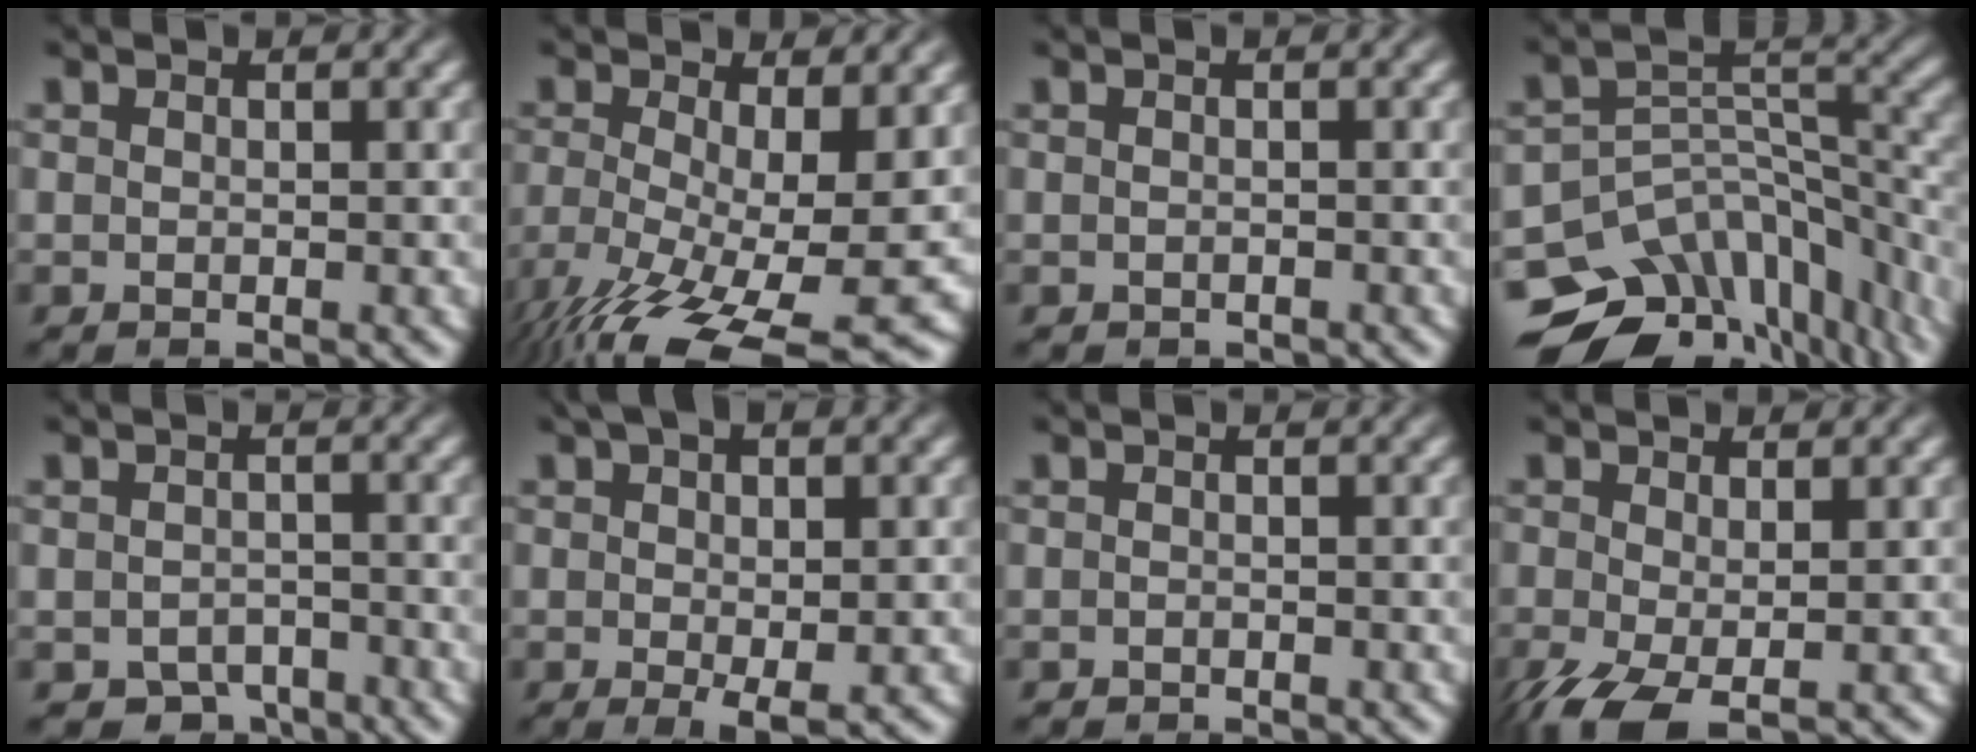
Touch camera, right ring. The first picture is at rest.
{"total": 9.5, "force": [-4.9, 4.1, 7.0], "torque": [-0.141, -0.066, -0.043]}
{"total": 0.7, "force": [-0.7, 0.2, -0.1], "torque": [-0.005, -0.010, -0.005]}
{"total": 13.1, "force": [-7.3, 8.3, 7.0], "torque": [-0.106, -0.050, -0.101]}
{"total": 4.4, "force": [-3.5, 2.5, 0.8], "torque": [0.000, -0.018, -0.054]}
{"total": 3.3, "force": [0.2, 1.0, 3.2], "torque": [-0.054, -0.005, 0.008]}
{"total": 0.7, "force": [-0.6, -0.2, -0.2], "torque": [-0.002, -0.009, -0.006]}
{"total": 4.2, "force": [-2.3, 2.2, 2.8], "torque": [-0.071, -0.042, -0.016]}